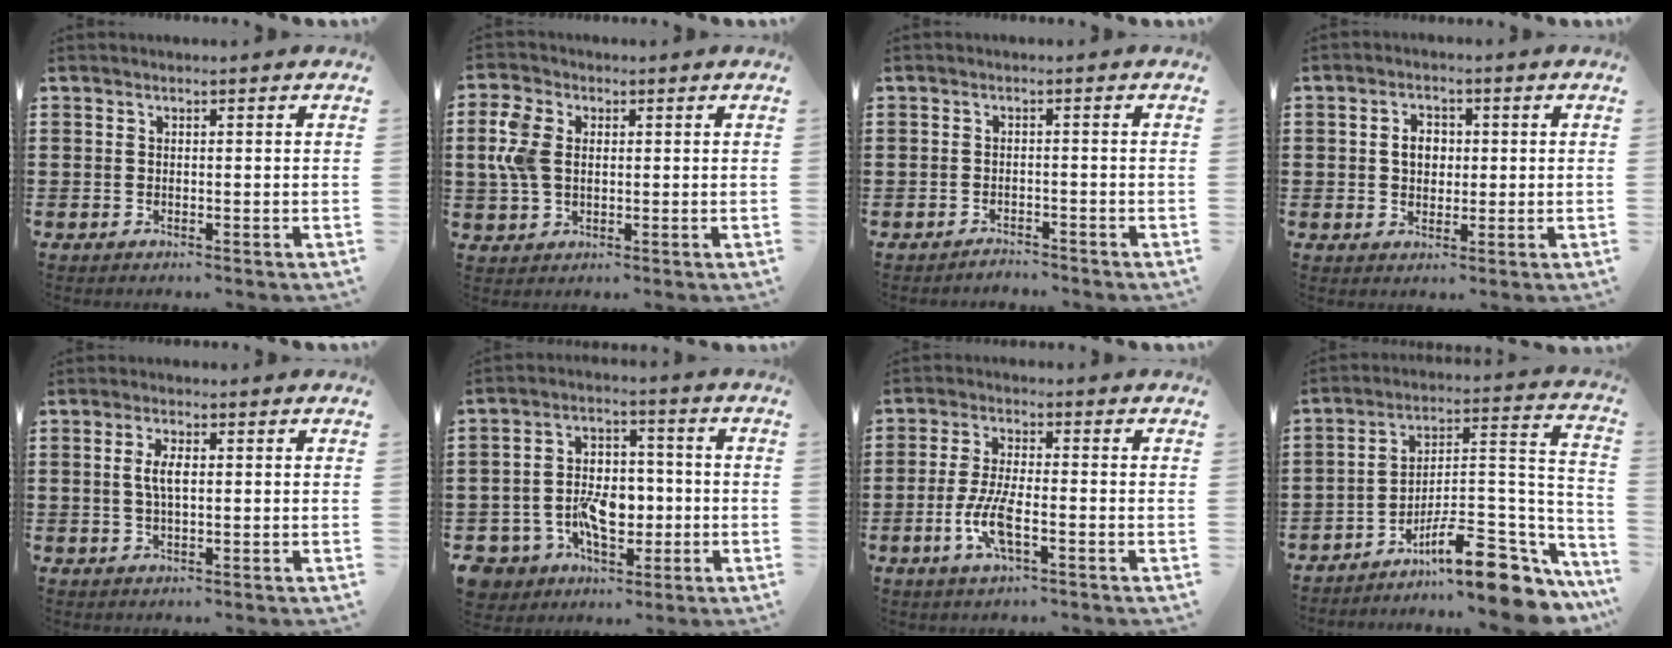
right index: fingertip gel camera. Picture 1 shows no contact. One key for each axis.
{"total": 6.1, "fx": 1.0, "fy": 4.3, "fz": 4.3, "tx": -0.120, "ty": 0.005, "tz": 0.010}
{"total": 1.8, "fx": -1.8, "fy": 0.1, "fz": -0.3, "tx": -0.001, "ty": 0.004, "tz": -0.041}
{"total": 3.2, "fx": 0.2, "fy": 2.4, "fz": 2.1, "tx": -0.041, "ty": 0.006, "tz": -0.002}
{"total": 3.5, "fx": 0.3, "fy": 1.2, "fz": 3.3, "tx": -0.072, "ty": 0.001, "tz": 0.000}
{"total": 9.2, "fx": -2.8, "fy": 6.7, "fz": 5.7, "tx": -0.129, "ty": 0.021, "tz": -0.047}
{"total": 6.4, "fx": -2.3, "fy": 1.9, "fz": 5.7, "tx": -0.127, "ty": -0.011, "tz": -0.046}
{"total": 12.2, "fx": -9.0, "fy": 2.7, "fz": 7.8, "tx": -0.107, "ty": 0.020, "tz": -0.163}